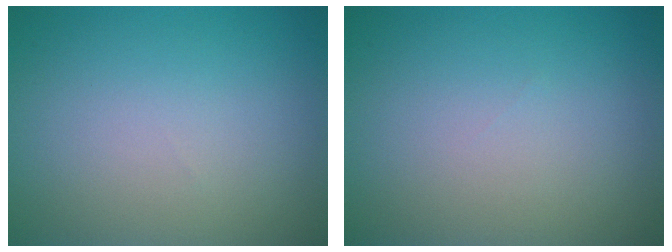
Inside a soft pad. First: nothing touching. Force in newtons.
{"total": 0.0}